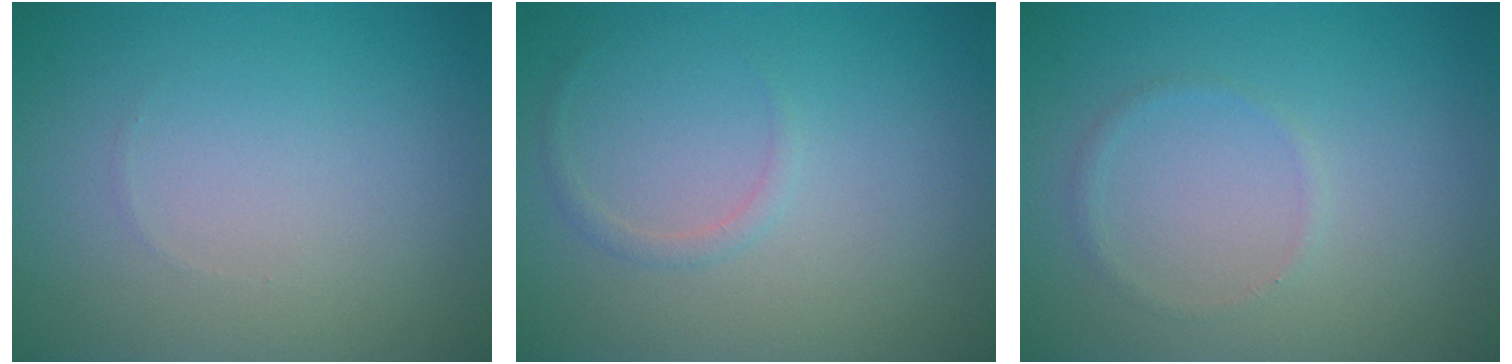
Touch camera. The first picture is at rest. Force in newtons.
{"total": 0.8, "press": 0.8, "slide": 0.1}
{"total": 0.8, "press": 0.8, "slide": 0.2}